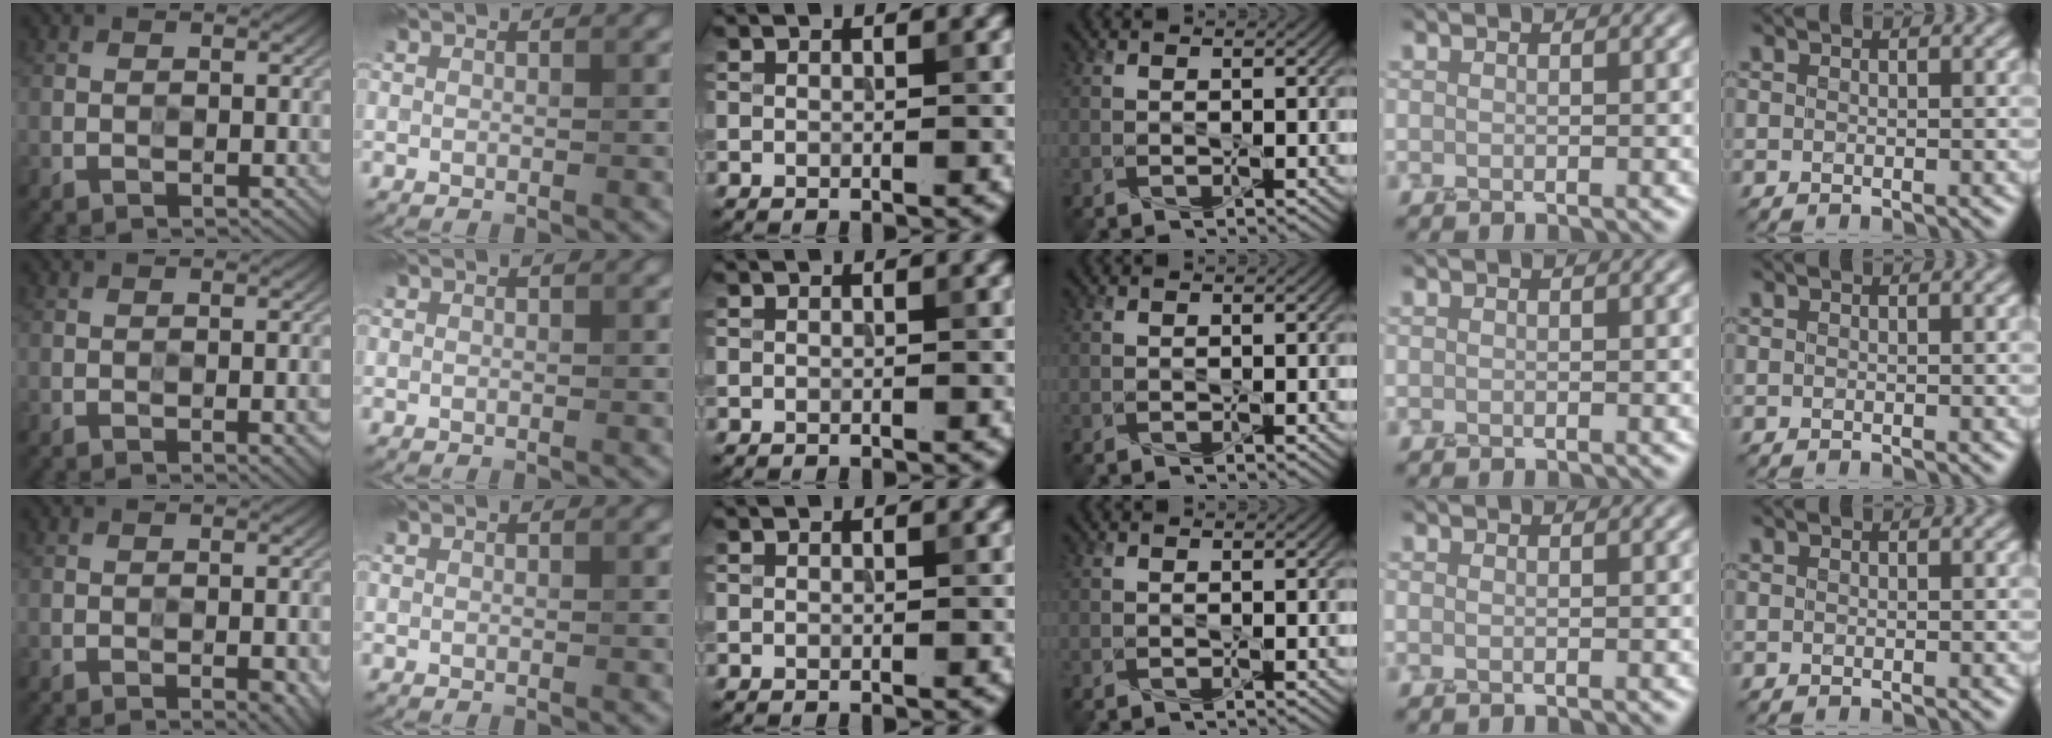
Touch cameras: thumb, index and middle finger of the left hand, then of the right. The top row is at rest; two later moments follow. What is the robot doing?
{"motion": "screw", "object": "penn cap"}